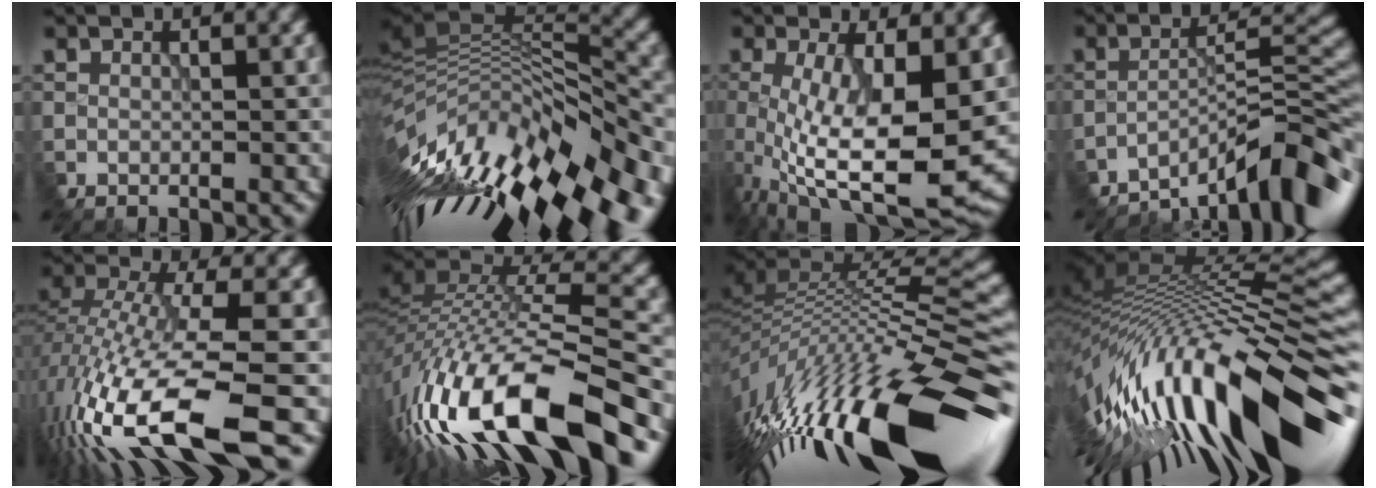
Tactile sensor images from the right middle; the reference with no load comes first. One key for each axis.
{"total": 13.6, "fx": -5.1, "fy": 4.8, "fz": 11.7, "tx": -0.220, "ty": 0.003, "tz": -0.087}
{"total": 9.8, "fx": 0.0, "fy": 3.2, "fz": 9.2, "tx": -0.200, "ty": -0.029, "tz": 0.007}
{"total": 8.9, "fx": -7.2, "fy": 1.3, "fz": 5.1, "tx": -0.079, "ty": 0.022, "tz": -0.122}
{"total": 12.9, "fx": -5.5, "fy": 4.2, "fz": 10.9, "tx": -0.259, "ty": -0.016, "tz": -0.100}
{"total": 14.7, "fx": -7.0, "fy": 4.7, "fz": 12.1, "tx": -0.249, "ty": -0.002, "tz": -0.123}
{"total": 15.3, "fx": -4.5, "fy": 4.4, "fz": 14.0, "tx": -0.261, "ty": -0.009, "tz": -0.071}
{"total": 15.7, "fx": -3.4, "fy": 4.6, "fz": 14.6, "tx": -0.257, "ty": 0.008, "tz": -0.062}